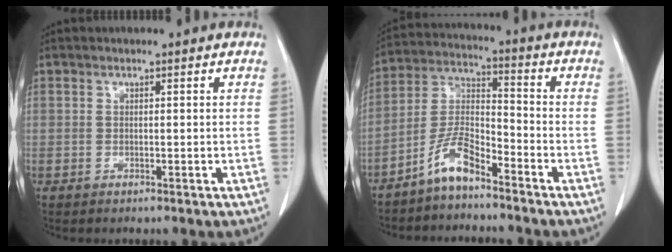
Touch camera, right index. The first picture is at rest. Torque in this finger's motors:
{"motor_torque": [0.62, -0.58, 0.18, 0.08]}